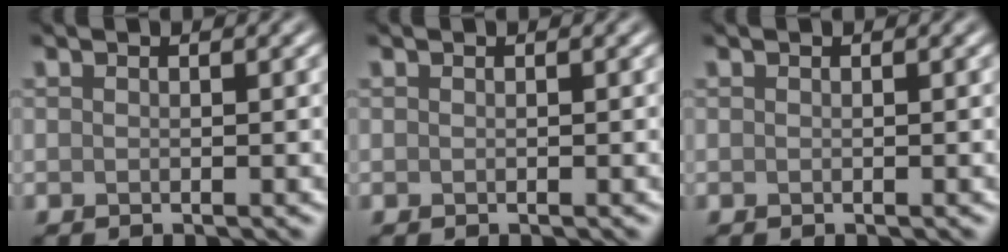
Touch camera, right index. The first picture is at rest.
{"total": 0.0}
{"total": 0.0}